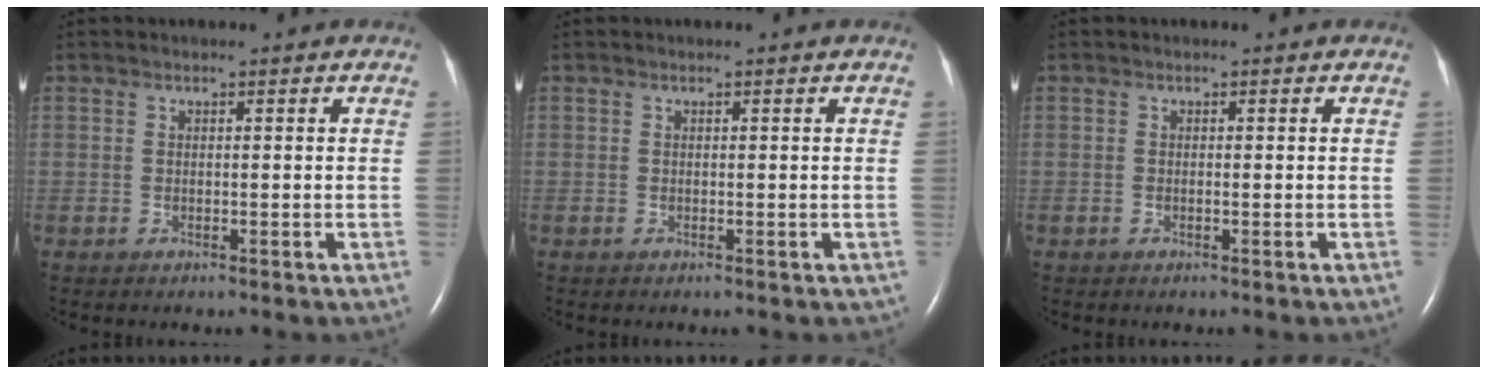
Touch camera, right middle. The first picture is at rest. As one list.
[{"total": 0.0}, {"total": 0.0}]